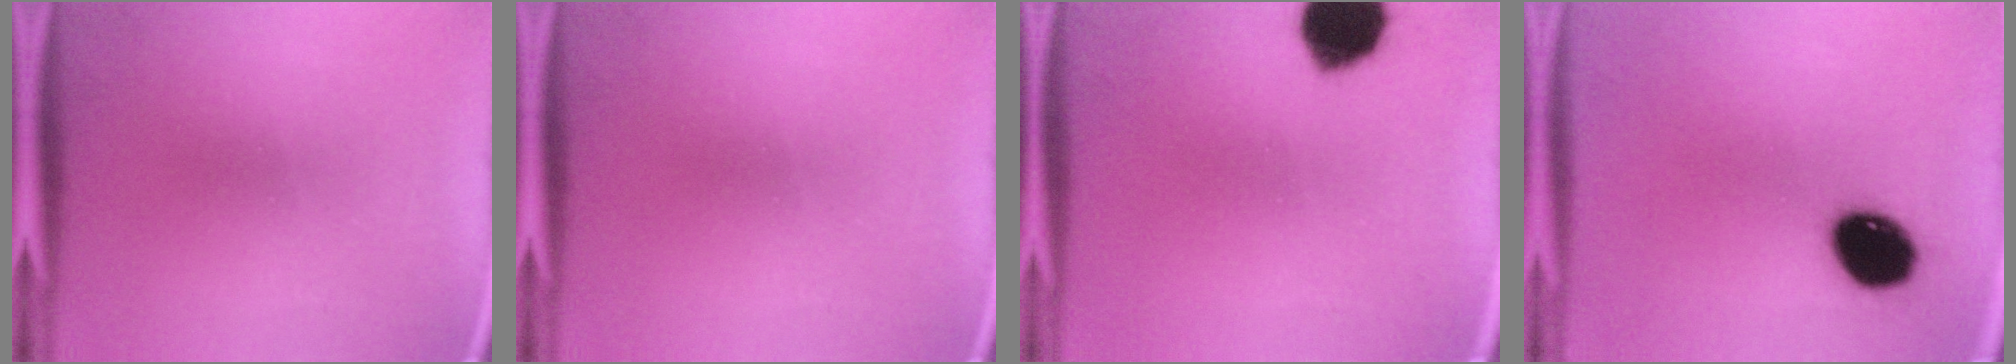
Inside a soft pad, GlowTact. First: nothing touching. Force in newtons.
{"total": 0.0}
{"total": 13.1}
{"total": 12.9}